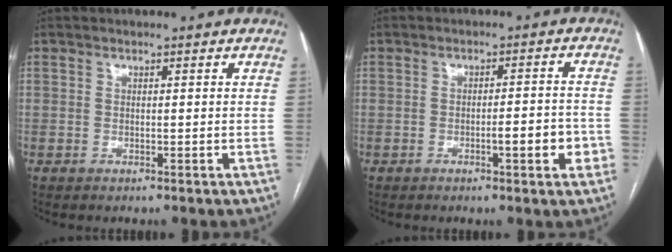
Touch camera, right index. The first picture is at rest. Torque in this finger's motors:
{"motor_torque": [0.80, -0.12, 0.33, 0.07]}